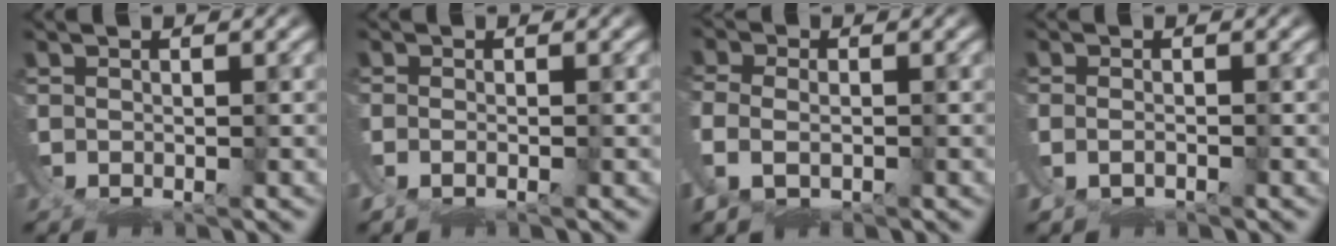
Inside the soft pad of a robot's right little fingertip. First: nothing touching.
{"total": 1.0, "force": [-0.3, 0.4, 0.9], "torque": [-0.023, -0.008, 0.000]}
{"total": 2.9, "force": [-0.2, 2.2, 1.9], "torque": [-0.062, -0.013, 0.006]}
{"total": 1.9, "force": [-0.8, 1.5, 0.6], "torque": [-0.025, -0.012, -0.009]}